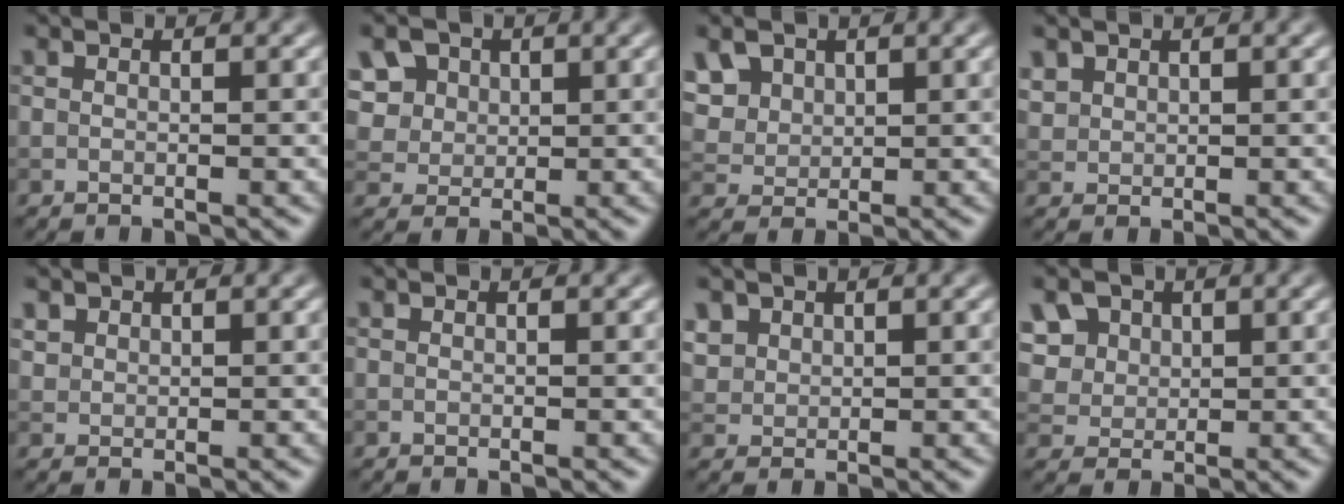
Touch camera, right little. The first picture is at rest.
{"total": 8.9, "force": [4.2, 6.7, 4.1], "torque": [-0.093, 0.025, 0.060]}
{"total": 5.8, "force": [2.8, 4.2, 2.9], "torque": [-0.091, 0.014, 0.054]}
{"total": 1.3, "force": [1.0, 0.9, 0.2], "torque": [-0.007, 0.001, 0.026]}
{"total": 1.1, "force": [0.8, 0.8, 0.1], "torque": [-0.002, 0.000, 0.019]}
{"total": 0.0}
{"total": 1.8, "force": [1.1, 1.4, 0.5], "torque": [-0.017, -0.006, 0.031]}
{"total": 7.8, "force": [3.7, 5.9, 3.6], "torque": [-0.092, 0.022, 0.056]}